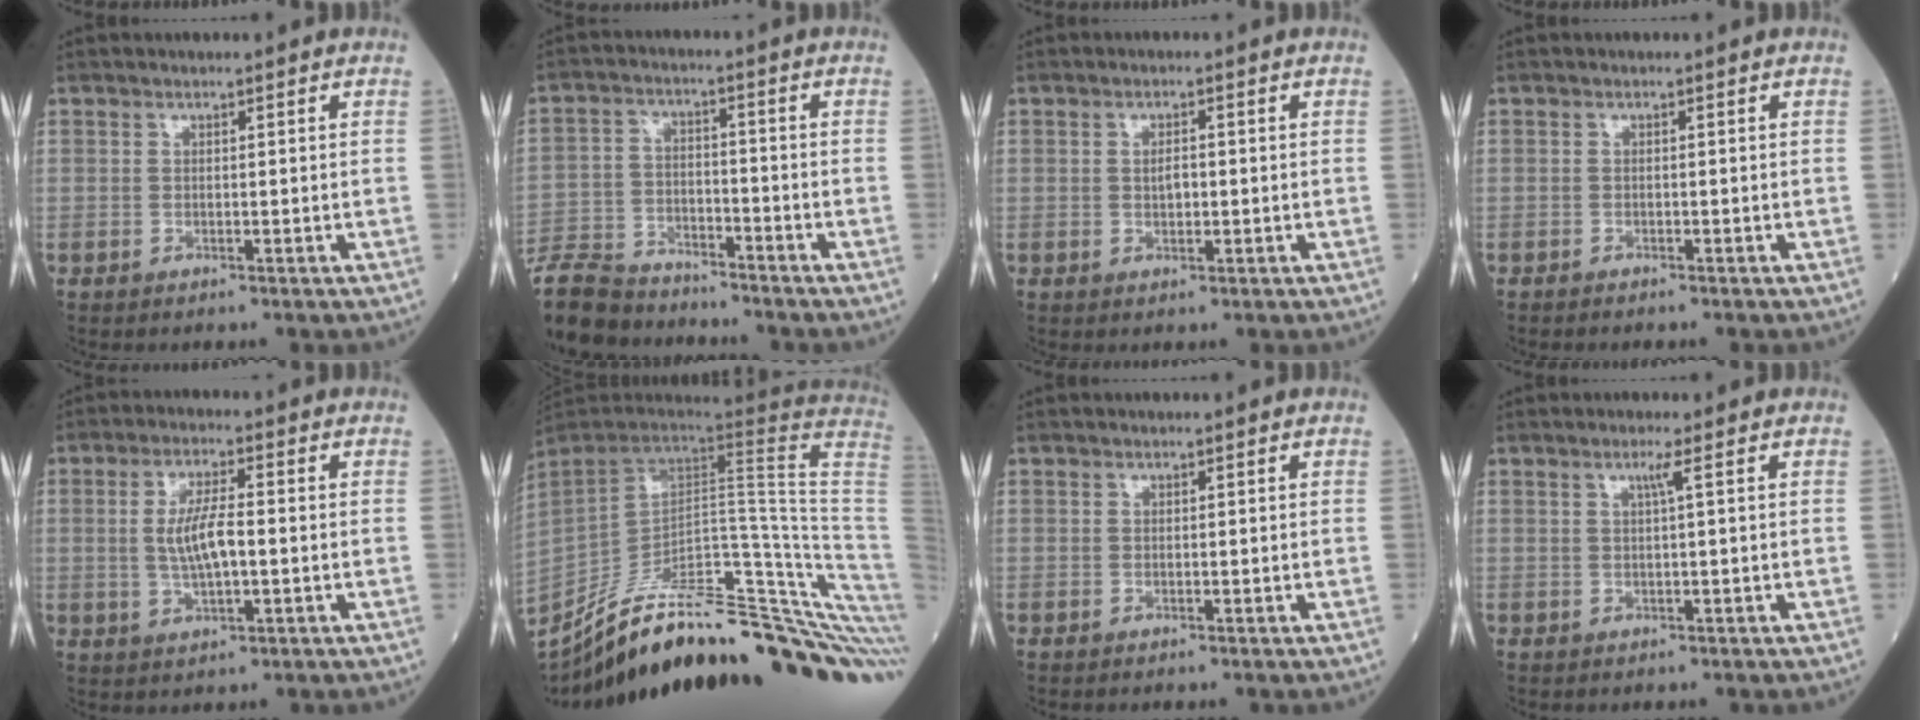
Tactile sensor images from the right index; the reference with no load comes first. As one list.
[{"total": 11.5, "force": [-10.8, 3.0, 2.5], "torque": [-0.057, -0.001, -0.199]}, {"total": 1.9, "force": [0.0, 0.9, 1.7], "torque": [-0.030, 0.002, 0.001]}, {"total": 0.7, "force": [-0.7, 0.1, 0.1], "torque": [-0.007, -0.001, -0.012]}, {"total": 6.4, "force": [-0.1, 1.6, 6.2], "torque": [-0.125, 0.005, 0.000]}, {"total": 39.9, "force": [-31.5, 4.4, 24.0], "torque": [-0.270, -0.052, -0.435]}, {"total": 0.0}, {"total": 1.4, "force": [0.5, -0.5, 1.3], "torque": [-0.028, -0.002, 0.010]}]